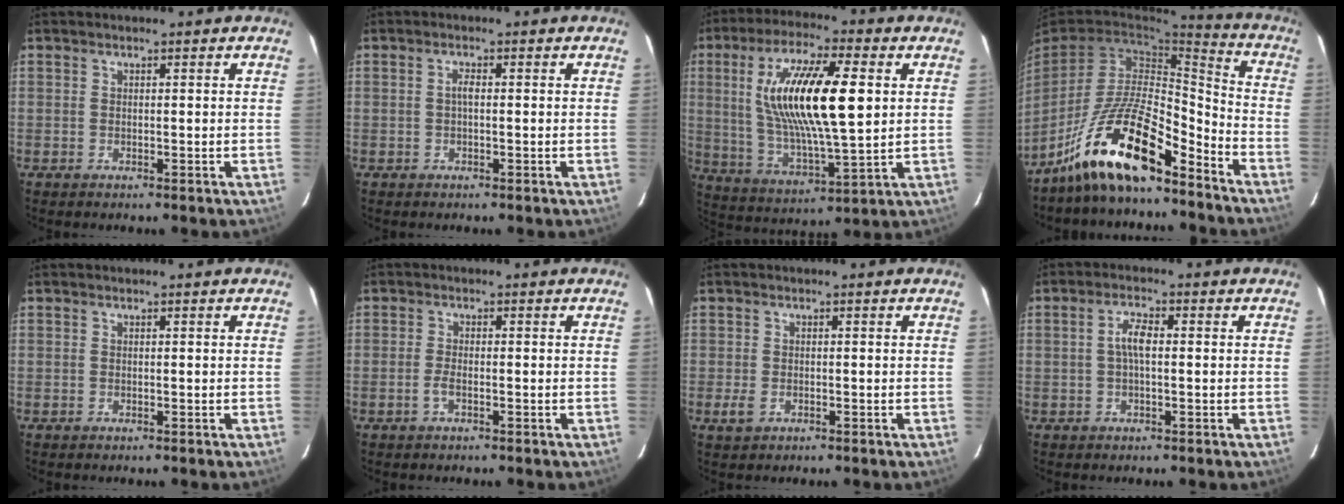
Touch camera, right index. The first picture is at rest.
{"total": 1.3, "force": [-0.1, 0.6, 1.2], "torque": [-0.023, 0.002, -0.003]}
{"total": 20.1, "force": [4.2, 5.5, 18.9], "torque": [-0.355, 0.004, 0.086]}
{"total": 16.2, "force": [-12.2, 4.0, 9.9], "torque": [-0.195, 0.000, -0.223]}
{"total": 0.0}
{"total": 2.0, "force": [-0.9, 0.6, 1.7], "torque": [-0.038, 0.000, -0.020]}
{"total": 2.3, "force": [-0.9, 1.7, 1.2], "torque": [-0.024, -0.005, -0.016]}
{"total": 3.4, "force": [0.0, 1.2, 3.2], "torque": [-0.064, 0.005, 0.002]}